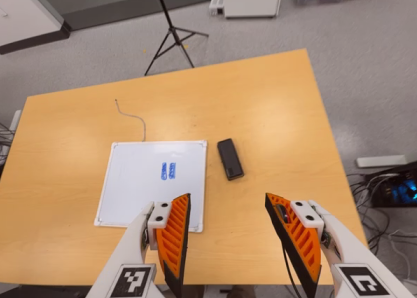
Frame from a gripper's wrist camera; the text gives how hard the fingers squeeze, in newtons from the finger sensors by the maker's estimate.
{"total": 0.0}